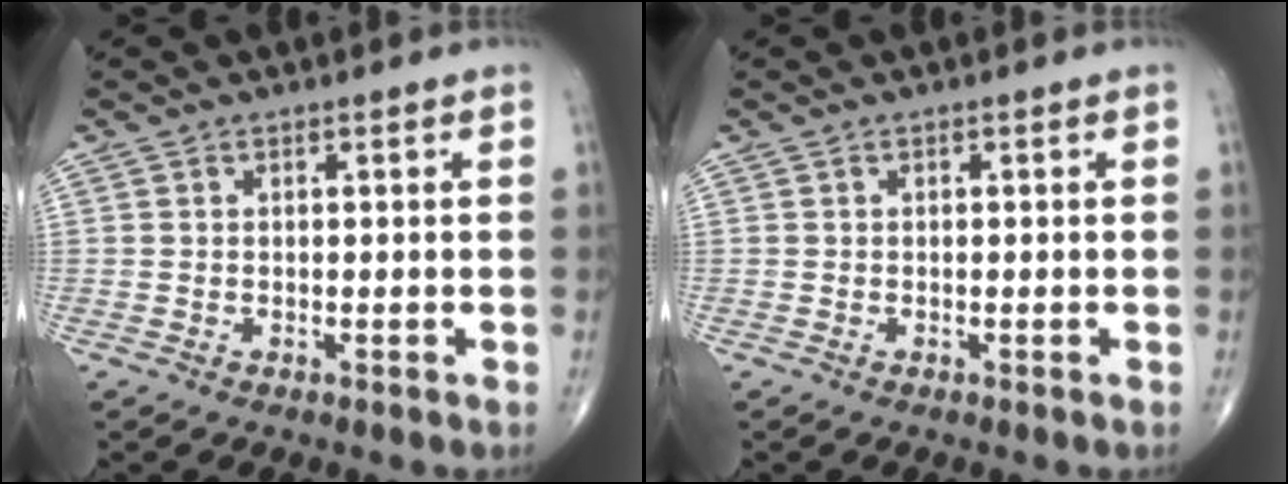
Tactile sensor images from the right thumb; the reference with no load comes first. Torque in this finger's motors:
{"motor_torque": [0.06, 0.06, -0.02, 0.00, 0.03]}